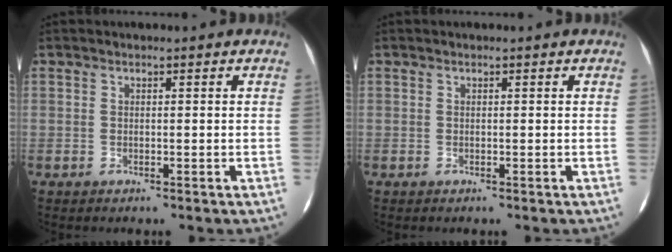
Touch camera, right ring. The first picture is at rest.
{"total": 0.0}